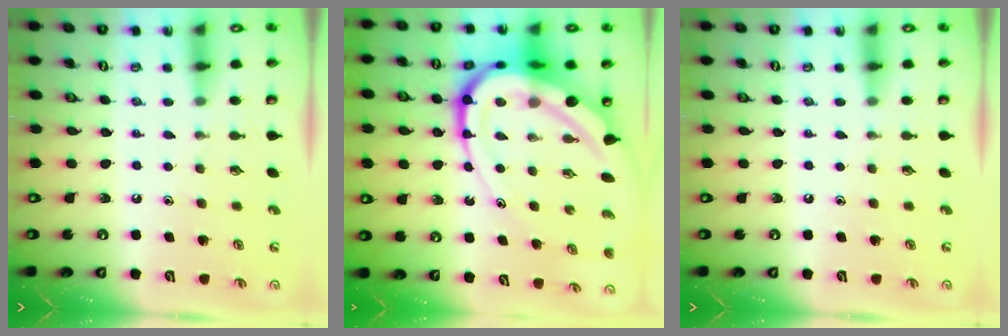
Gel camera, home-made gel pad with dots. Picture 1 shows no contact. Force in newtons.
{"total": 22.8, "press": 22.6, "slide": 2.4}
{"total": 0.0}